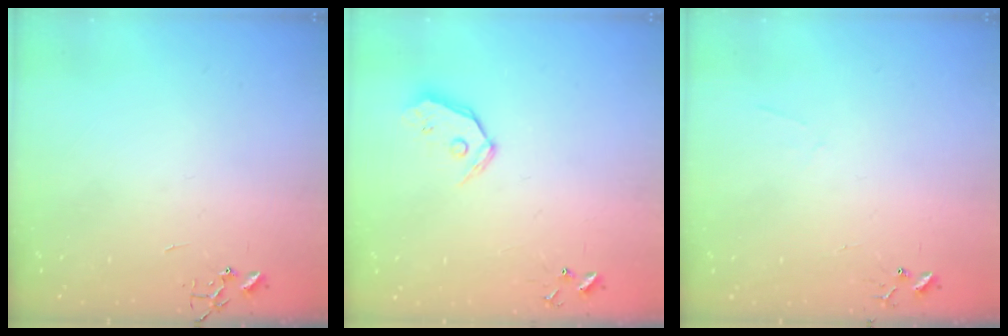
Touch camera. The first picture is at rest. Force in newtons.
{"total": 7.7, "press": 7.6, "slide": 0.9}
{"total": 4.4, "press": 4.4, "slide": 0.4}